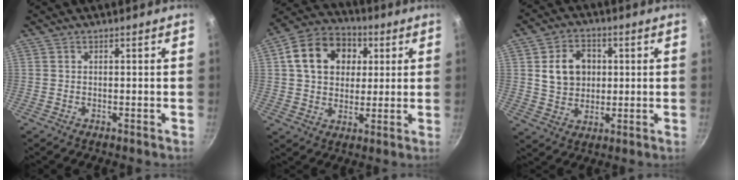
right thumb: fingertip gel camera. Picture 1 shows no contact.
{"total": 15.4, "force": [4.0, 11.9, 8.9], "torque": [-0.127, 0.018, 0.056]}
{"total": 9.7, "force": [1.7, 7.7, 5.5], "torque": [-0.066, 0.002, 0.030]}